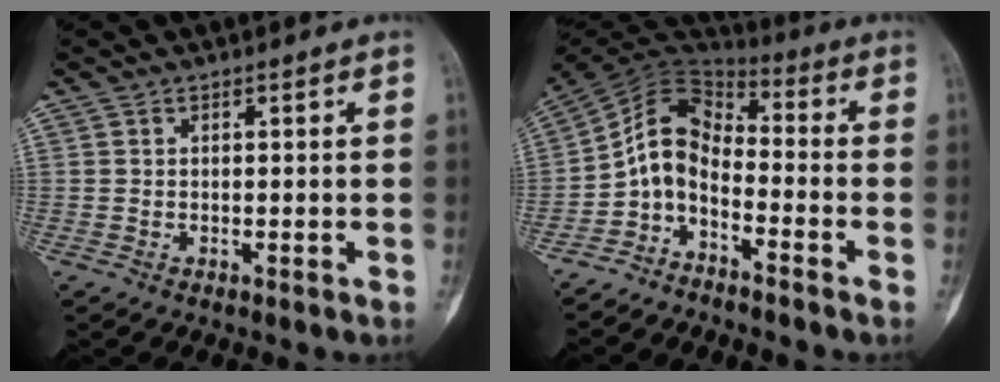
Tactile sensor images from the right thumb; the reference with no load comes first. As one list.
[{"total": 9.3, "force": [-4.4, 5.9, 5.7], "torque": [-0.089, 0.080, -0.098]}]